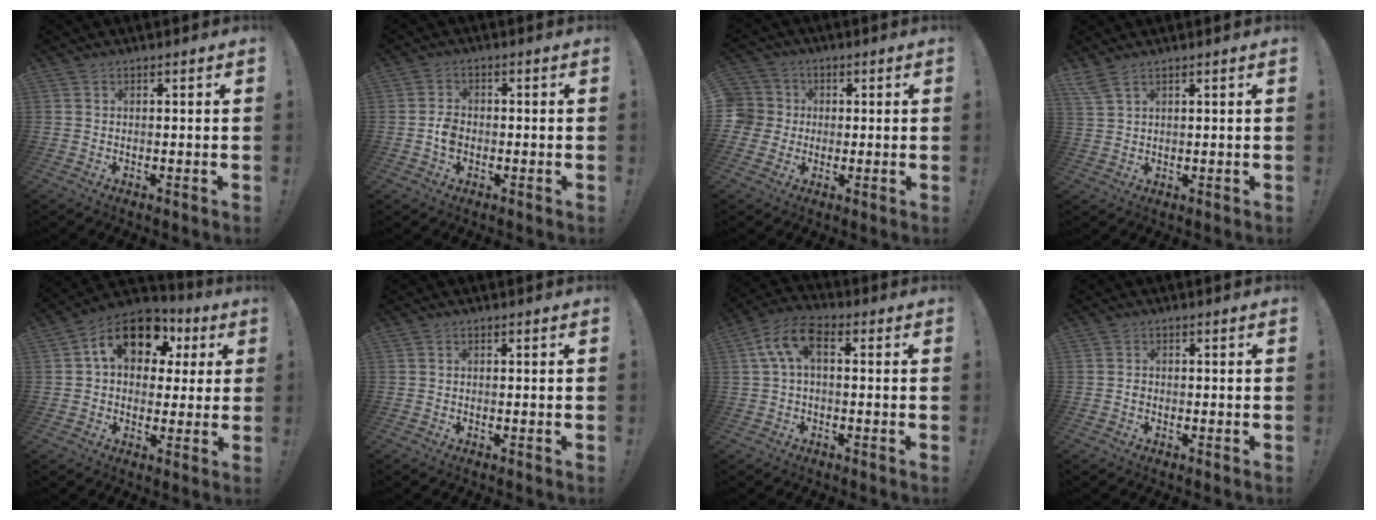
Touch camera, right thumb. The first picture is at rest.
{"total": 3.9, "force": [-1.3, 2.7, 2.4], "torque": [-0.039, 0.007, -0.023]}
{"total": 6.3, "force": [-0.1, 6.1, 1.6], "torque": [-0.045, 0.008, 0.000]}
{"total": 3.7, "force": [2.7, 0.9, 2.3], "torque": [-0.053, -0.010, 0.054]}
{"total": 16.3, "force": [6.0, 10.9, 10.6], "torque": [-0.162, -0.005, 0.109]}
{"total": 0.0}
{"total": 8.3, "force": [1.8, 4.3, 6.9], "torque": [-0.150, 0.000, 0.036]}
{"total": 0.8, "force": [-0.5, 0.7, 0.1], "torque": [-0.004, 0.003, -0.008]}